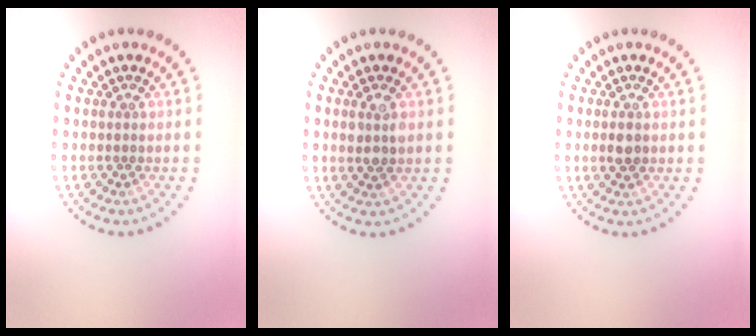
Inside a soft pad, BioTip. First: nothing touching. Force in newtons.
{"total": 2.2, "press": 2.1, "slide": 0.6}
{"total": 1.4, "press": 1.4, "slide": 0.1}